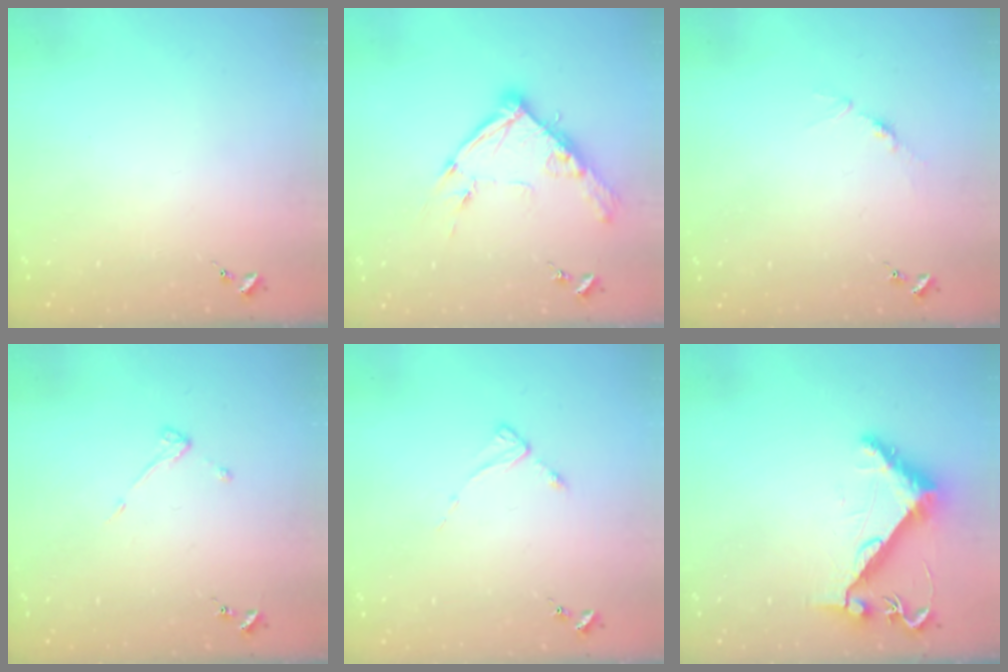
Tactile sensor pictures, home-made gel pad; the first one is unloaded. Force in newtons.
{"total": 13.3, "press": 13.2, "slide": 1.2}
{"total": 3.4, "press": 3.4, "slide": 0.4}
{"total": 4.3, "press": 4.3, "slide": 0.4}
{"total": 2.6, "press": 2.6, "slide": 0.3}
{"total": 8.4, "press": 8.4, "slide": 0.4}